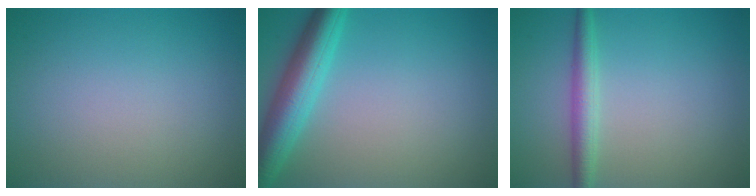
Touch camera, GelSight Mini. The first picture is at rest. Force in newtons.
{"total": 5.4, "press": 5.4, "slide": 0.1}
{"total": 2.4, "press": 2.4, "slide": 0.0}